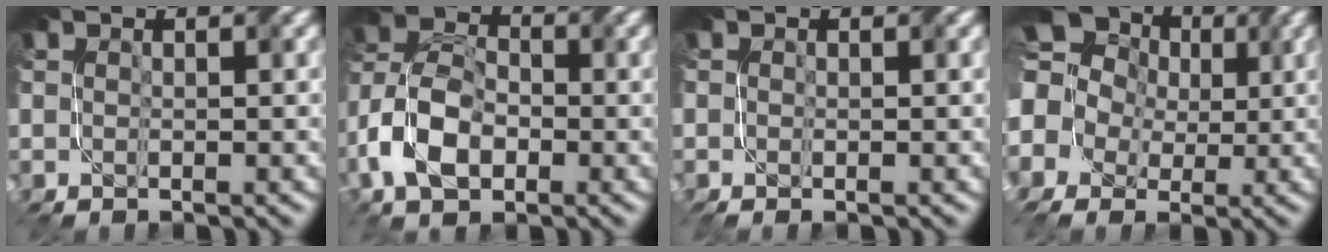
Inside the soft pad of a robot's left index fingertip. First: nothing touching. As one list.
[{"total": 7.6, "force": [-3.0, 4.7, 5.1], "torque": [-0.107, 0.007, -0.067]}, {"total": 0.0}, {"total": 13.7, "force": [2.8, 11.8, 6.4], "torque": [-0.166, 0.040, 0.007]}]